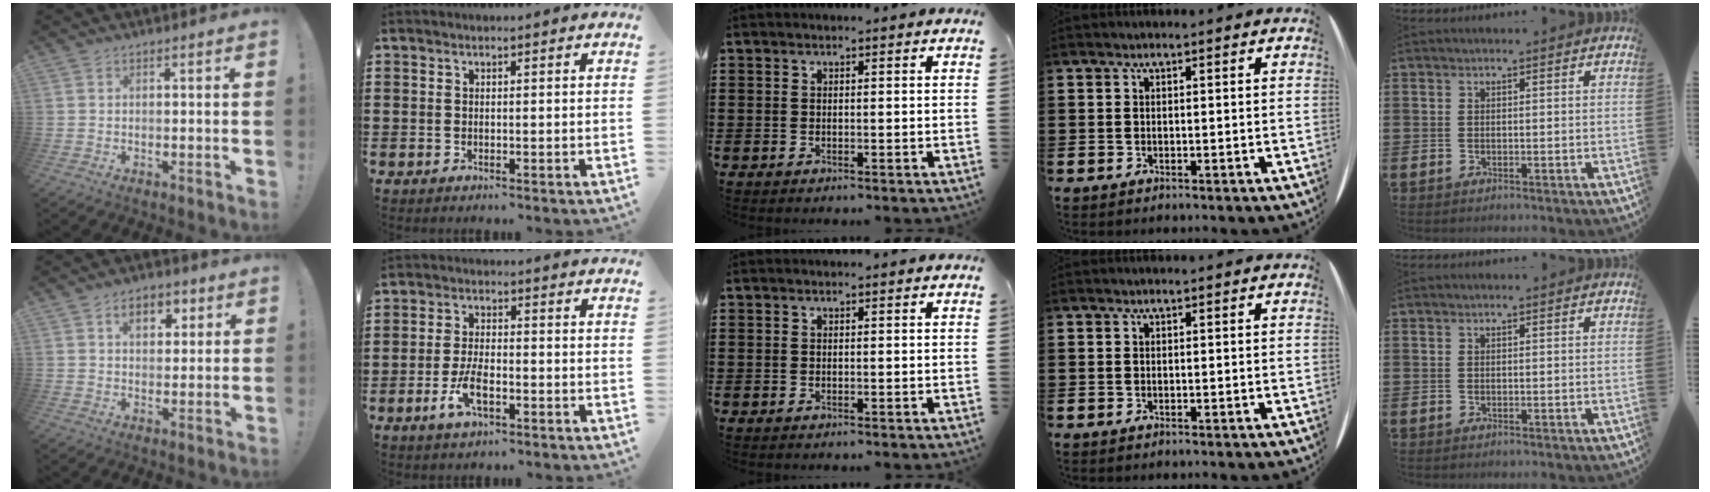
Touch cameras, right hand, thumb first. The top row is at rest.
{"thumb": {"total": 7.6, "force": [3.2, 5.2, 4.6], "torque": [-0.057, -0.003, 0.055]}, "index": {"total": 4.8, "force": [-2.2, 2.0, 3.8], "torque": [-0.082, 0.004, -0.044]}}